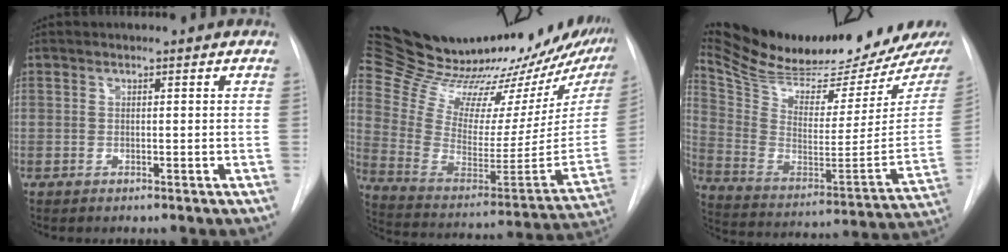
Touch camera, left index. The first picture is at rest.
{"total": 33.9, "force": [28.2, 8.2, 17.0], "torque": [-0.277, -0.066, 0.405]}
{"total": 27.6, "force": [23.7, 4.2, 13.6], "torque": [-0.228, -0.060, 0.358]}